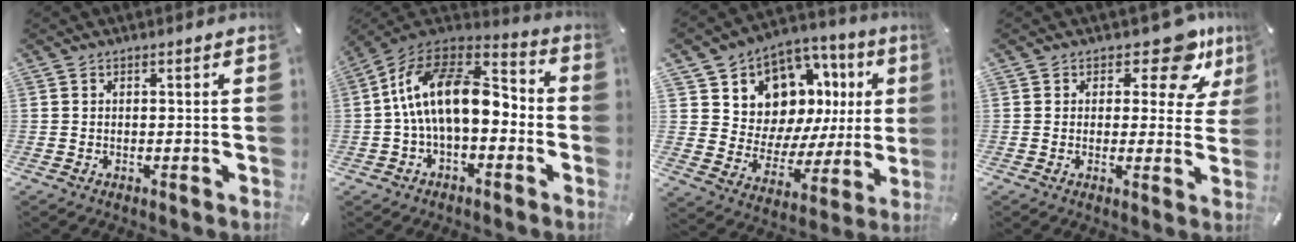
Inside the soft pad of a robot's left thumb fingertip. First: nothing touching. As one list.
[{"total": 18.5, "force": [0.6, 10.9, 15.0], "torque": [-0.294, 0.018, 0.005]}, {"total": 11.5, "force": [7.2, 8.5, 3.0], "torque": [-0.052, -0.085, 0.136]}, {"total": 11.6, "force": [6.9, 5.4, 7.6], "torque": [-0.089, -0.040, 0.114]}]